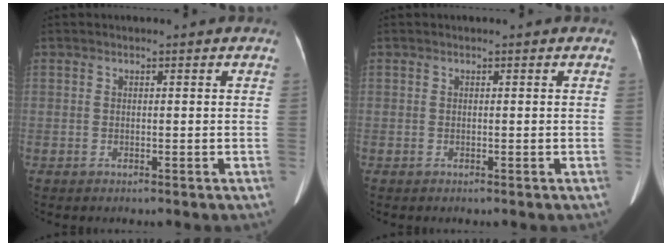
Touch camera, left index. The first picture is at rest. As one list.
[{"total": 0.0}]